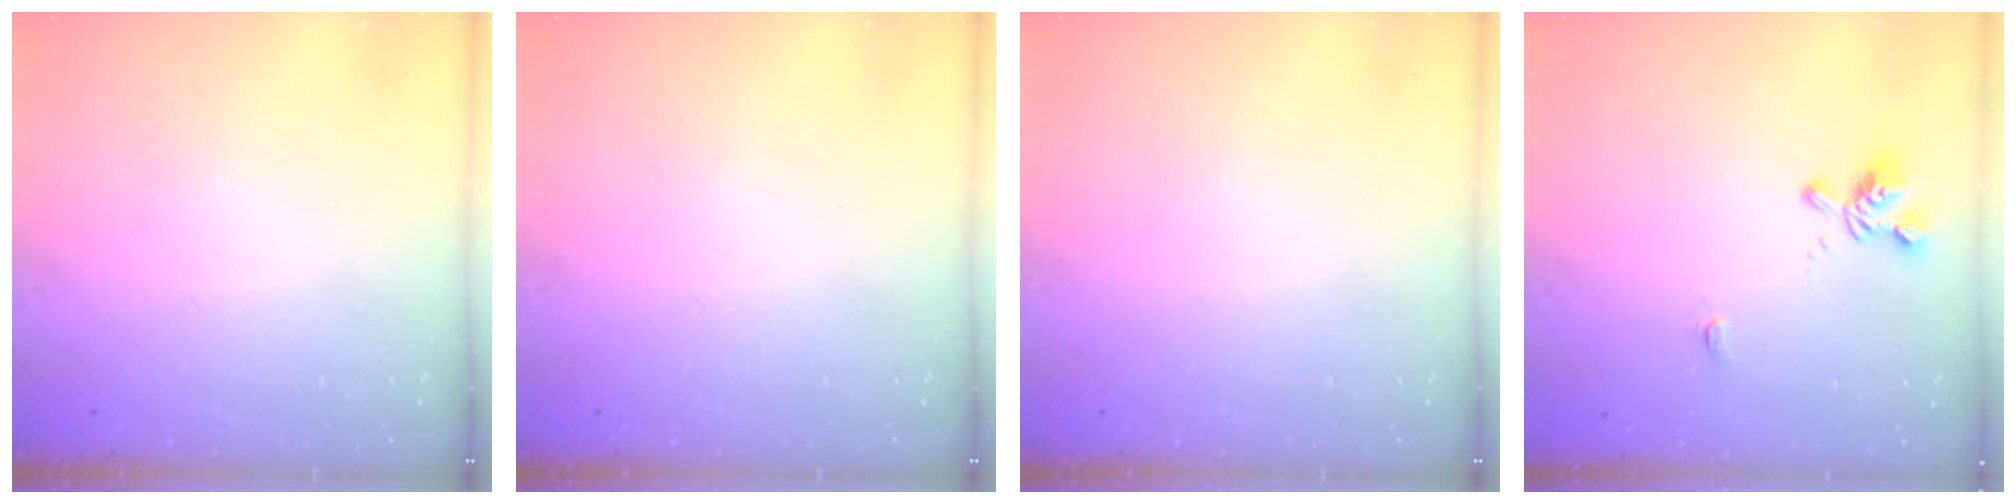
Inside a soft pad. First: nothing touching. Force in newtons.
{"total": 0.0}
{"total": 0.0}
{"total": 1.2, "press": 0.7, "slide": 1.0}